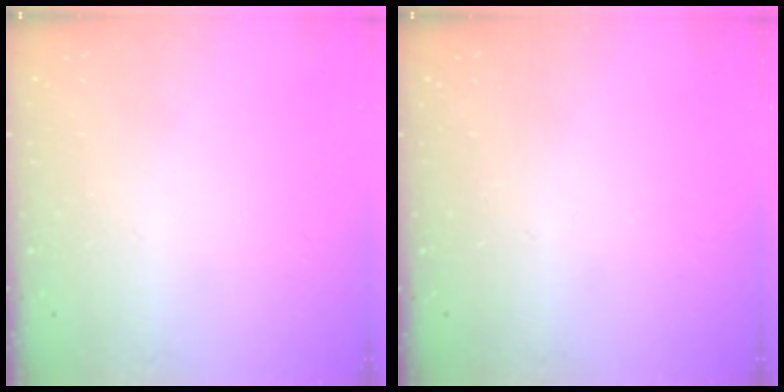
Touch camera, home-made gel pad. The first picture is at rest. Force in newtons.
{"total": 0.0}